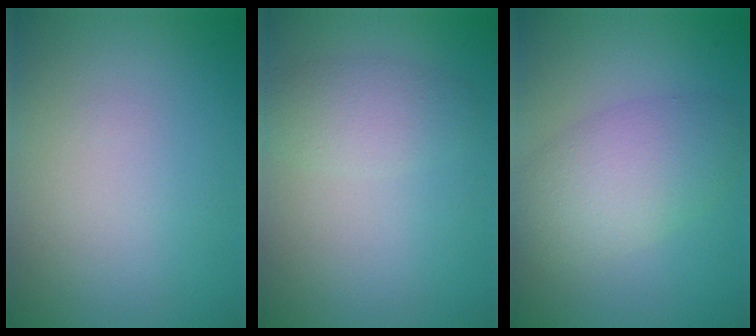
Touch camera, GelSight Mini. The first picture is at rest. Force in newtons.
{"total": 2.4, "press": 2.4, "slide": 0.1}
{"total": 5.1, "press": 5.1, "slide": 0.2}